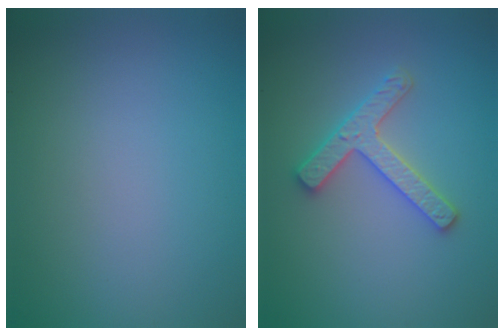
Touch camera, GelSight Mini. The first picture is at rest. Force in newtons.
{"total": 2.8, "press": 2.8, "slide": 0.6}